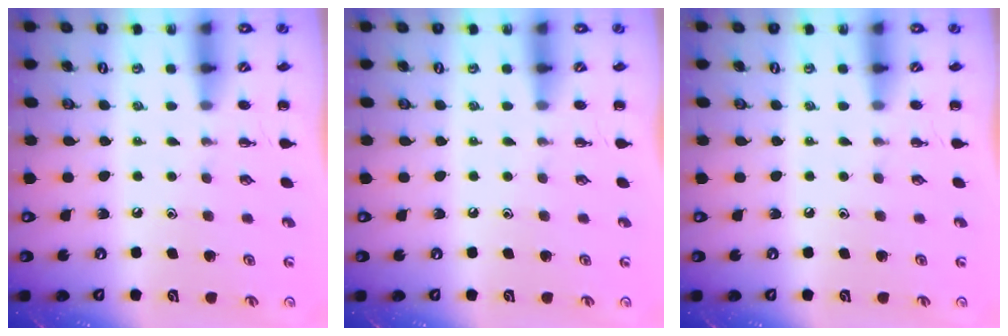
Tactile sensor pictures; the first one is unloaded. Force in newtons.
{"total": 0.0}
{"total": 0.0}